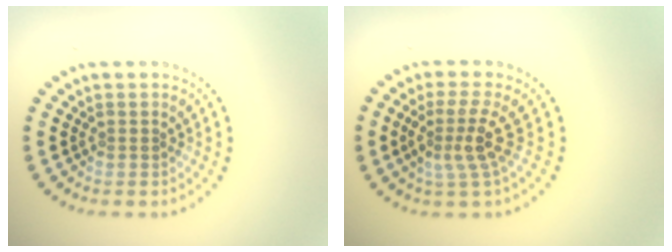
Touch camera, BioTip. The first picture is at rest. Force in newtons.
{"total": 3.1, "press": 2.2, "slide": 2.2}